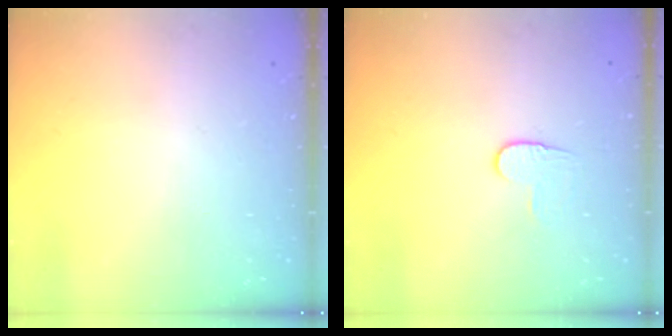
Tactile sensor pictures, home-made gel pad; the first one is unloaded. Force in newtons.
{"total": 6.1, "press": 6.1, "slide": 0.5}